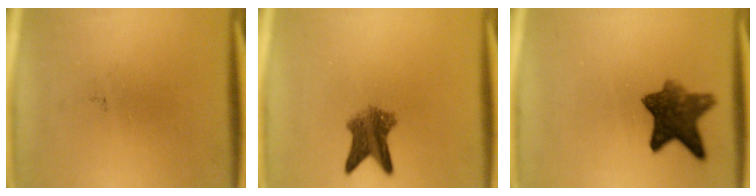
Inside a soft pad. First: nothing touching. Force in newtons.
{"total": 5.5}
{"total": 8.4}